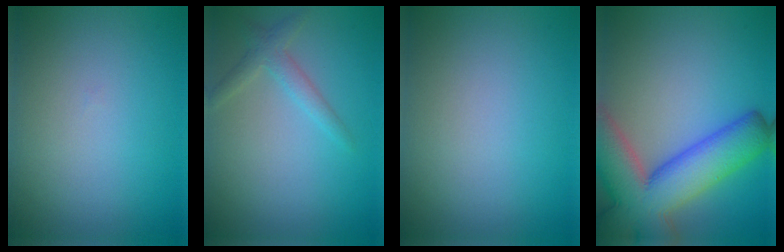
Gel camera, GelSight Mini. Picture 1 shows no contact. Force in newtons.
{"total": 1.9, "press": 1.9, "slide": 0.1}
{"total": 0.0}
{"total": 11.6, "press": 11.6, "slide": 0.8}